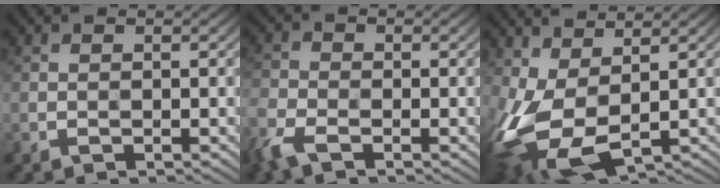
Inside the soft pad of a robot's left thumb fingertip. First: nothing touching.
{"total": 4.7, "force": [-3.3, 2.0, 2.7], "torque": [-0.071, -0.015, -0.073]}
{"total": 11.3, "force": [-0.4, 6.6, 9.2], "torque": [-0.236, -0.037, 0.019]}